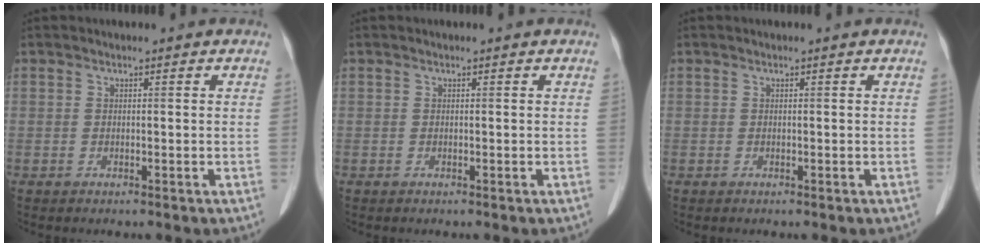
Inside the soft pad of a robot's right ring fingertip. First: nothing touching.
{"total": 0.0}
{"total": 0.0}